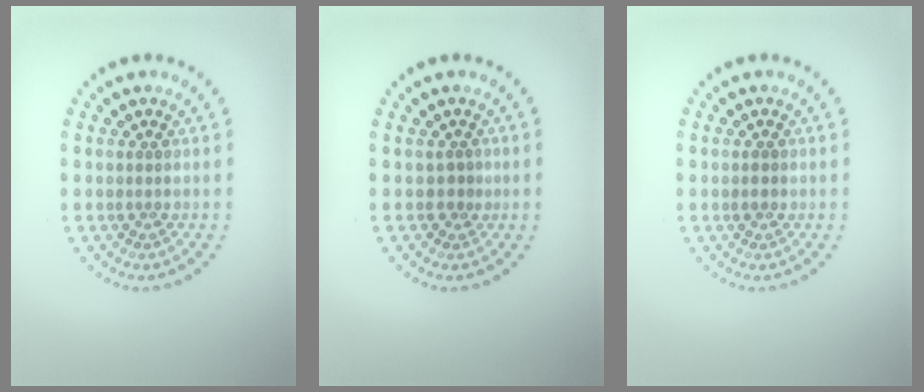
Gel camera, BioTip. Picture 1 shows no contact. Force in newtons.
{"total": 0.9, "press": 0.5, "slide": 0.7}
{"total": 1.1, "press": 1.1, "slide": 0.2}